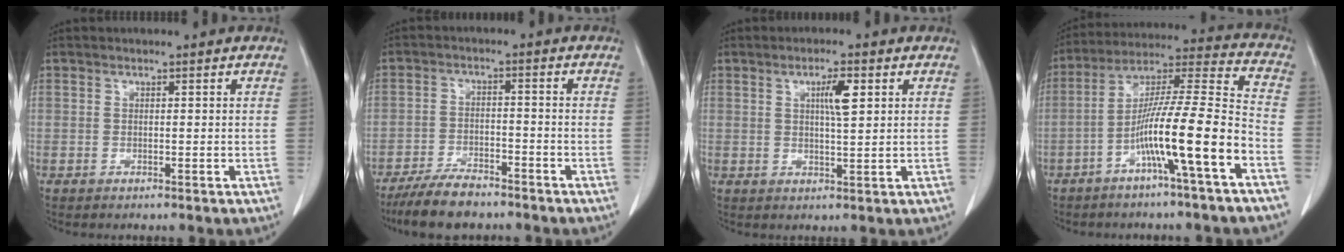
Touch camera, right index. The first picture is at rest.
{"total": 7.9, "force": [-6.8, 2.0, 3.6], "torque": [-0.064, -0.017, -0.120]}
{"total": 4.2, "force": [1.5, 0.6, 3.9], "torque": [-0.067, 0.001, 0.025]}
{"total": 14.5, "force": [-6.2, -0.6, 13.1], "torque": [-0.230, 0.013, -0.110]}